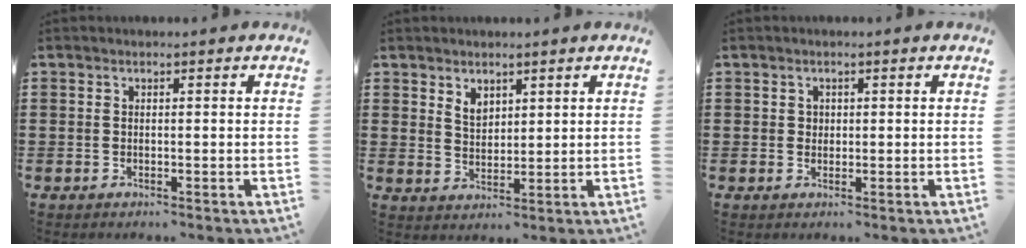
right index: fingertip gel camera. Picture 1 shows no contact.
{"total": 3.1, "force": [2.2, 1.9, 1.1], "torque": [-0.028, 0.007, 0.040]}
{"total": 1.1, "force": [0.4, 1.0, 0.2], "torque": [-0.007, 0.005, 0.008]}